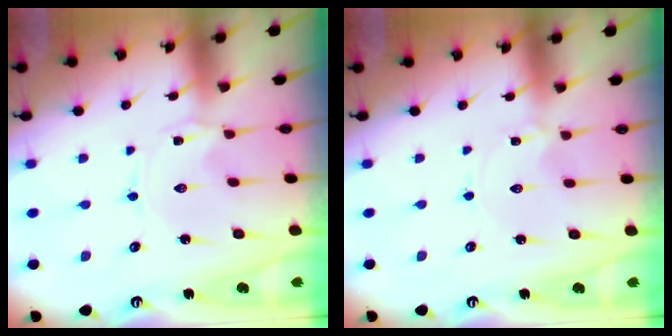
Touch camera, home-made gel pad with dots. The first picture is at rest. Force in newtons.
{"total": 1.0, "press": 1.0, "slide": 0.1}